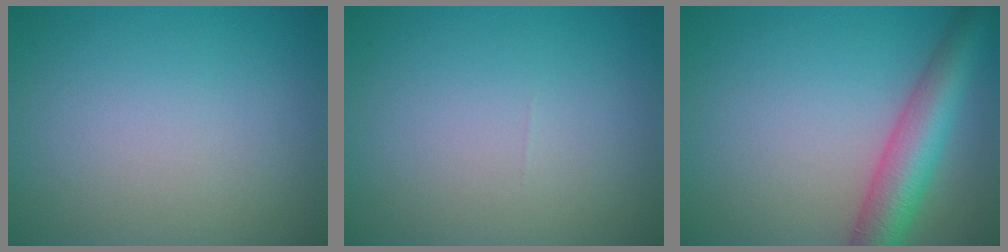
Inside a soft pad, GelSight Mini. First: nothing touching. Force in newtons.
{"total": 0.0}
{"total": 6.4, "press": 6.4, "slide": 0.2}